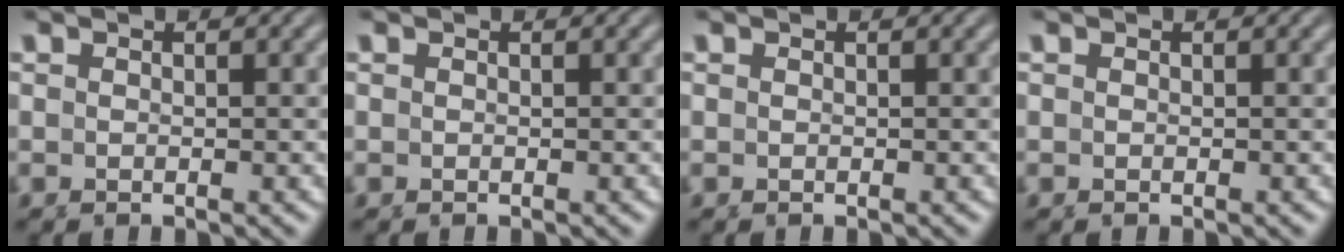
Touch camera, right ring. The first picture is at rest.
{"total": 0.0}
{"total": 1.5, "force": [-0.3, -1.4, -0.4], "torque": [0.017, -0.010, 0.005]}
{"total": 0.0}